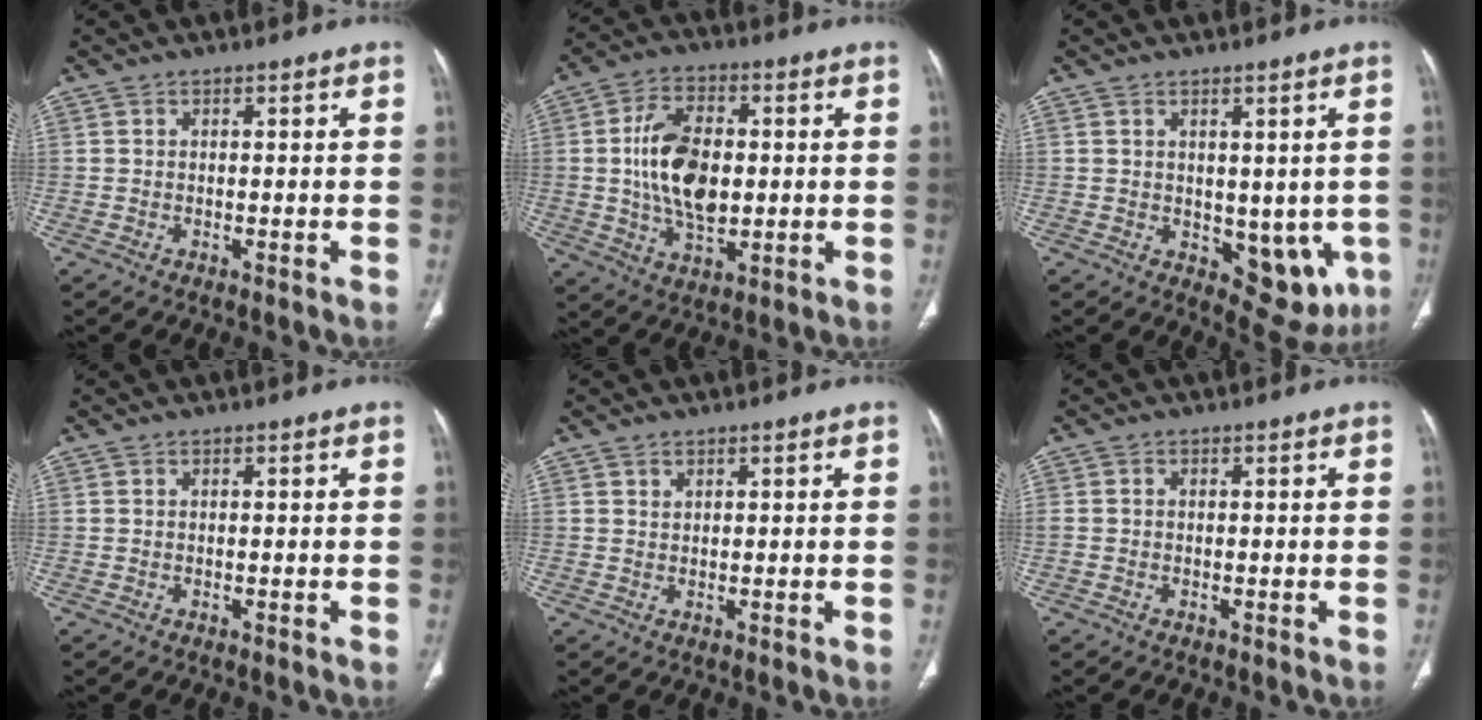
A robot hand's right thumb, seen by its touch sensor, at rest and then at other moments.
{"total": 14.0, "force": [0.6, 8.3, 11.3], "torque": [-0.189, 0.002, 0.013]}
{"total": 9.2, "force": [-1.1, 5.6, 7.2], "torque": [-0.048, -0.017, 0.003]}
{"total": 0.0}
{"total": 1.0, "force": [0.7, 0.6, 0.3], "torque": [0.000, -0.005, 0.012]}
{"total": 0.7, "force": [0.0, 0.6, 0.4], "torque": [-0.005, 0.004, 0.001]}